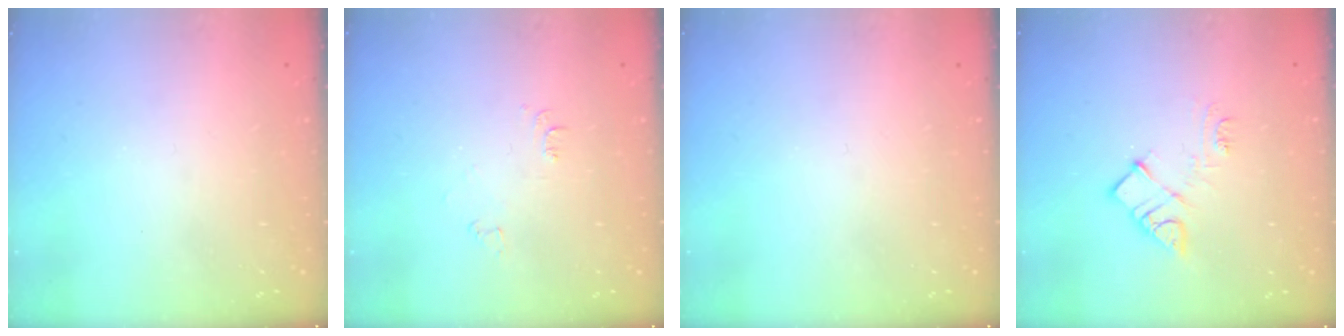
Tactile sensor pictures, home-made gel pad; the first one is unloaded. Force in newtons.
{"total": 3.5, "press": 3.4, "slide": 0.5}
{"total": 0.0}
{"total": 9.3, "press": 9.3, "slide": 0.5}